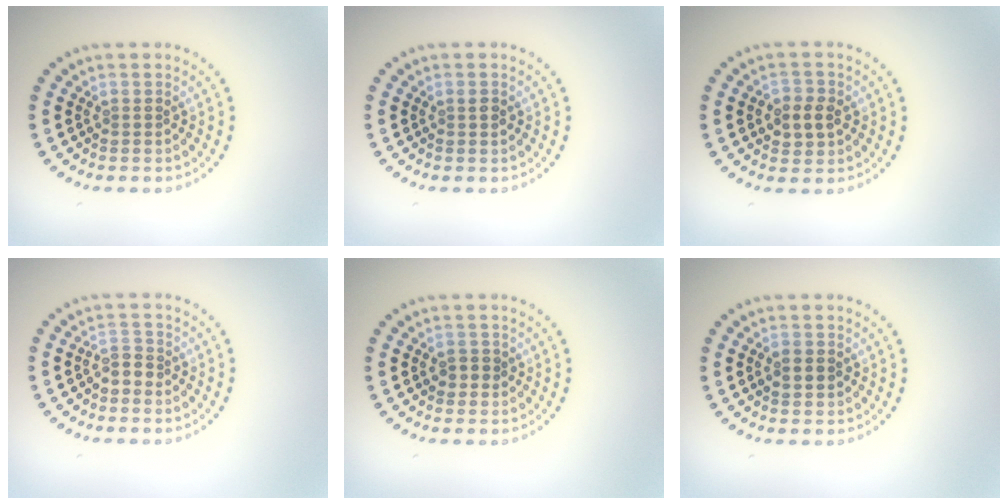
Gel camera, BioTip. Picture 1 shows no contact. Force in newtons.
{"total": 0.7, "press": 0.7, "slide": 0.1}
{"total": 2.6, "press": 2.6, "slide": 0.2}
{"total": 1.3, "press": 1.2, "slide": 0.6}
{"total": 1.3, "press": 1.2, "slide": 0.5}
{"total": 1.4, "press": 1.4, "slide": 0.0}